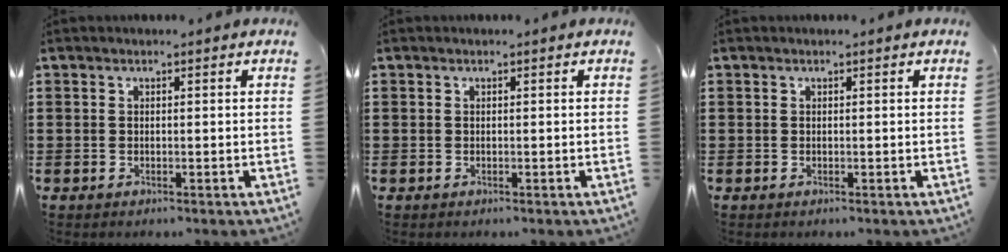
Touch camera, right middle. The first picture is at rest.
{"total": 0.0}
{"total": 0.0}